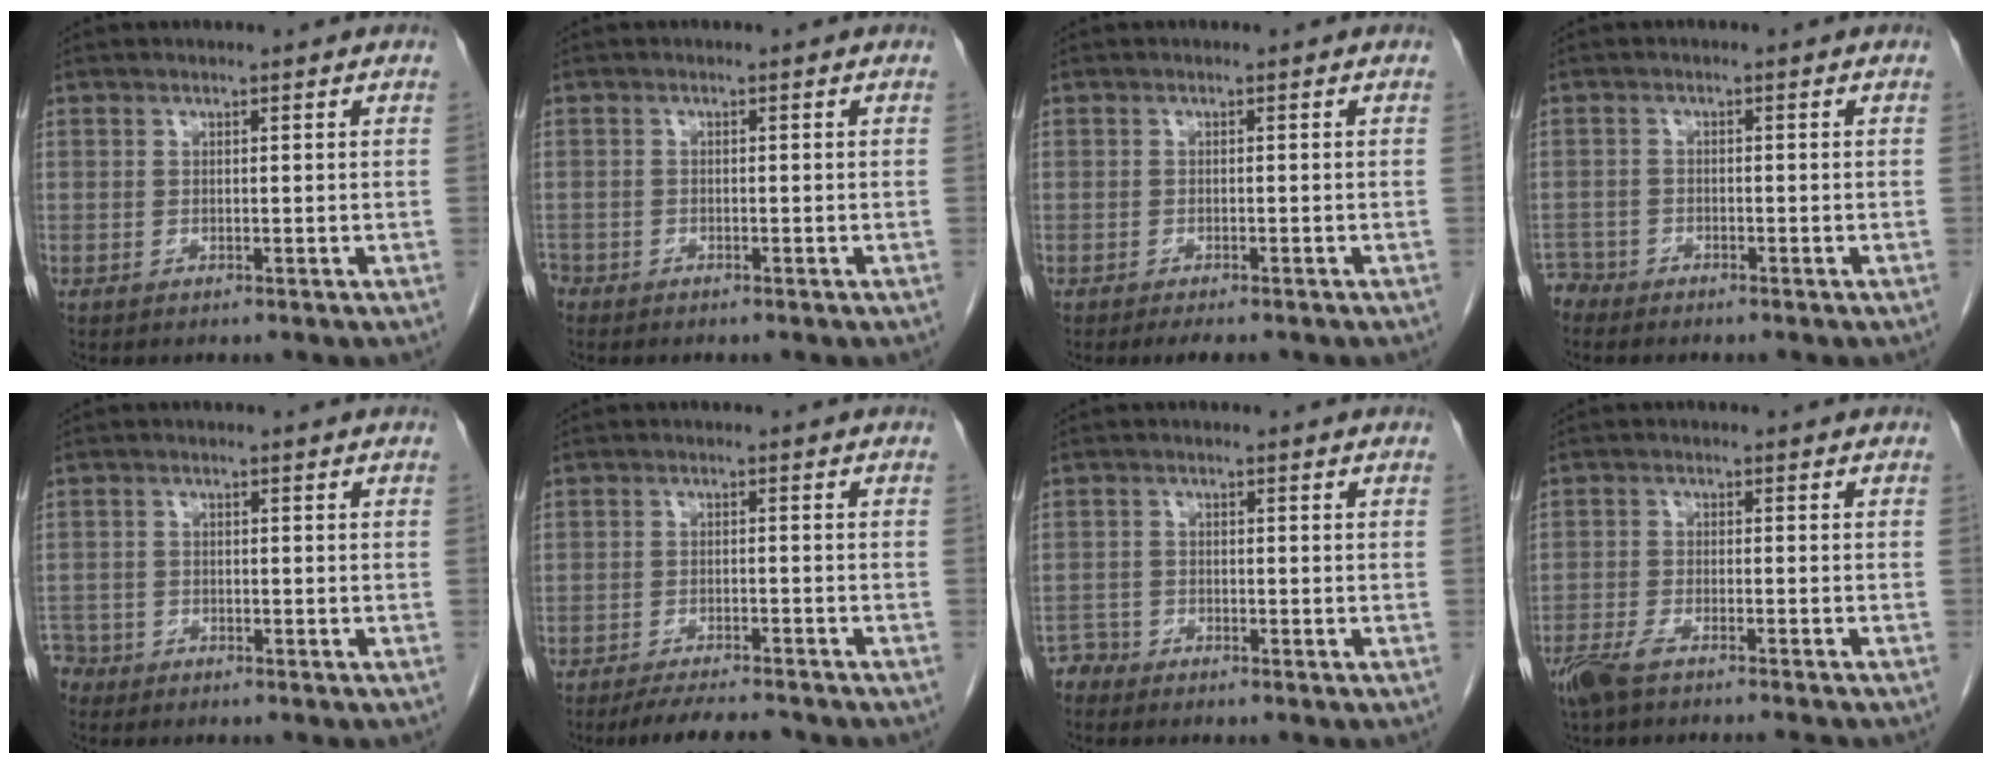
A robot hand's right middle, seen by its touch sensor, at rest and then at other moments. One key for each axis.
{"total": 1.7, "fx": -1.4, "fy": 0.9, "fz": 0.2, "tx": -0.005, "ty": 0.000, "tz": -0.026}
{"total": 4.0, "fx": -3.3, "fy": 0.9, "fz": 2.0, "tx": -0.025, "ty": -0.007, "tz": -0.046}
{"total": 2.2, "fx": -2.1, "fy": 0.5, "fz": -0.6, "tx": 0.017, "ty": -0.003, "tz": -0.042}
{"total": 2.8, "fx": -2.4, "fy": 1.4, "fz": -0.5, "tx": 0.010, "ty": 0.002, "tz": -0.050}
{"total": 7.1, "fx": -6.5, "fy": 0.8, "fz": 2.7, "tx": -0.039, "ty": -0.012, "tz": -0.102}
{"total": 2.0, "fx": -1.8, "fy": 0.4, "fz": -0.7, "tx": 0.022, "ty": -0.002, "tz": -0.036}
{"total": 8.3, "fx": -7.1, "fy": 0.7, "fz": 4.2, "tx": -0.073, "ty": -0.013, "tz": -0.118}